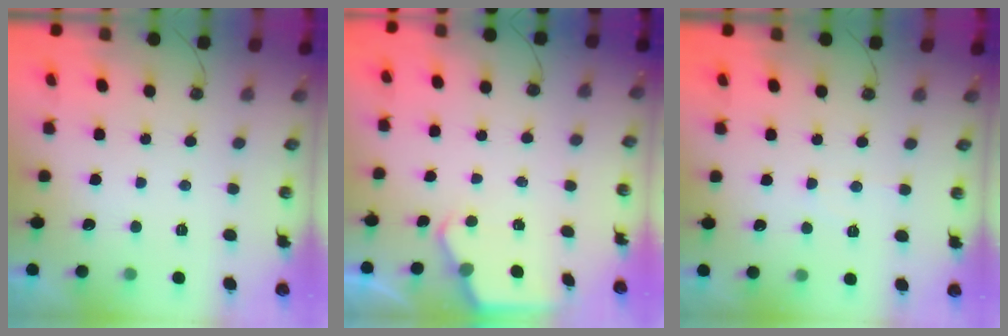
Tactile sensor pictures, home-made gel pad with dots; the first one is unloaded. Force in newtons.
{"total": 3.0, "press": 2.9, "slide": 0.5}
{"total": 3.9, "press": 3.9, "slide": 0.6}